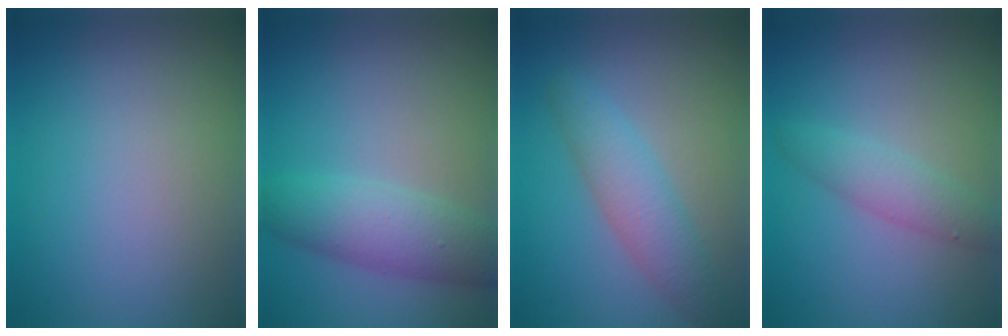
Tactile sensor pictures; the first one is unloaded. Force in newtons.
{"total": 4.7, "press": 4.7, "slide": 0.2}
{"total": 3.5, "press": 3.5, "slide": 0.1}
{"total": 2.4, "press": 2.4, "slide": 0.1}